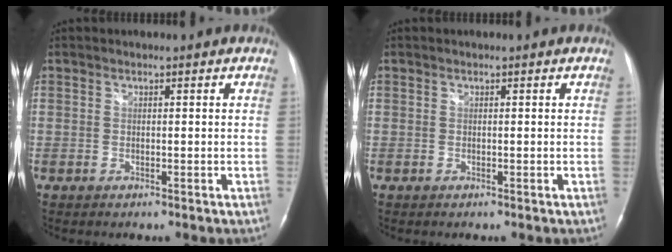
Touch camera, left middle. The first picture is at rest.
{"total": 0.0}